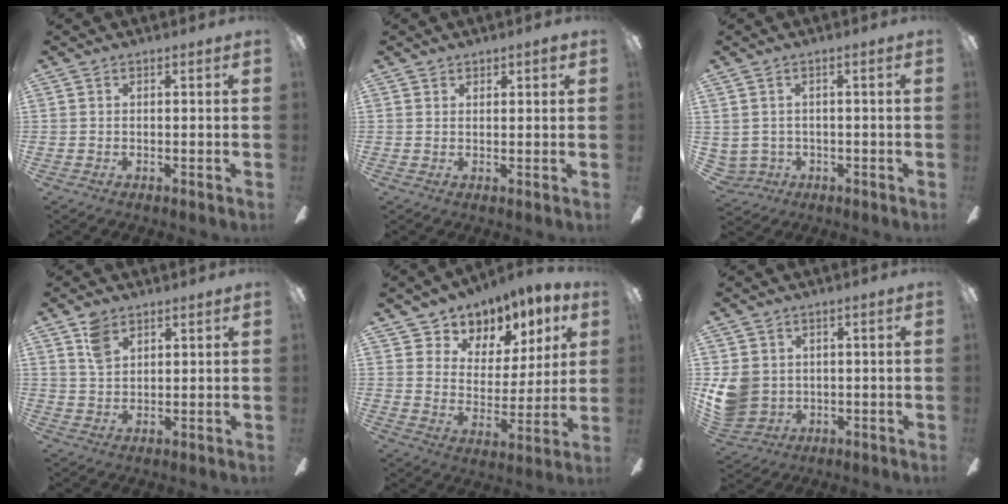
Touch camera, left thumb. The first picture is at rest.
{"total": 1.9, "force": [1.6, 0.9, 0.6], "torque": [-0.004, -0.003, 0.028]}
{"total": 2.8, "force": [0.4, 2.8, 0.3], "torque": [-0.021, -0.002, 0.006]}
{"total": 5.2, "force": [3.5, 3.0, 2.4], "torque": [-0.049, -0.001, 0.066]}
{"total": 8.8, "force": [6.6, 5.7, 1.3], "torque": [-0.019, -0.063, 0.121]}
{"total": 9.3, "force": [1.1, 8.4, 3.8], "torque": [-0.107, -0.001, 0.023]}